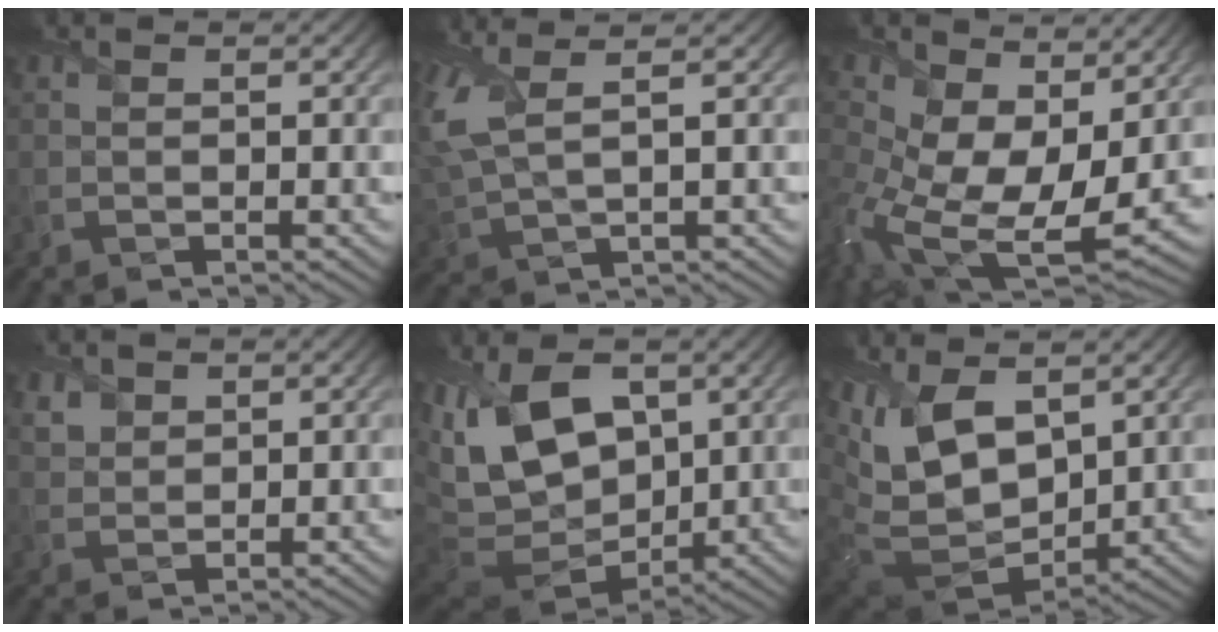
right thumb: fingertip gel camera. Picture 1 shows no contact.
{"total": 7.6, "force": [3.1, 2.6, 6.3], "torque": [-0.175, 0.011, 0.065]}
{"total": 14.2, "force": [1.8, 9.3, 10.6], "torque": [-0.258, -0.053, 0.053]}
{"total": 2.4, "force": [1.7, 1.5, 0.7], "torque": [-0.022, -0.001, 0.037]}
{"total": 17.5, "force": [3.7, 10.6, 13.4], "torque": [-0.275, 0.003, 0.078]}
{"total": 15.6, "force": [4.5, 9.0, 11.9], "torque": [-0.269, 0.000, 0.087]}